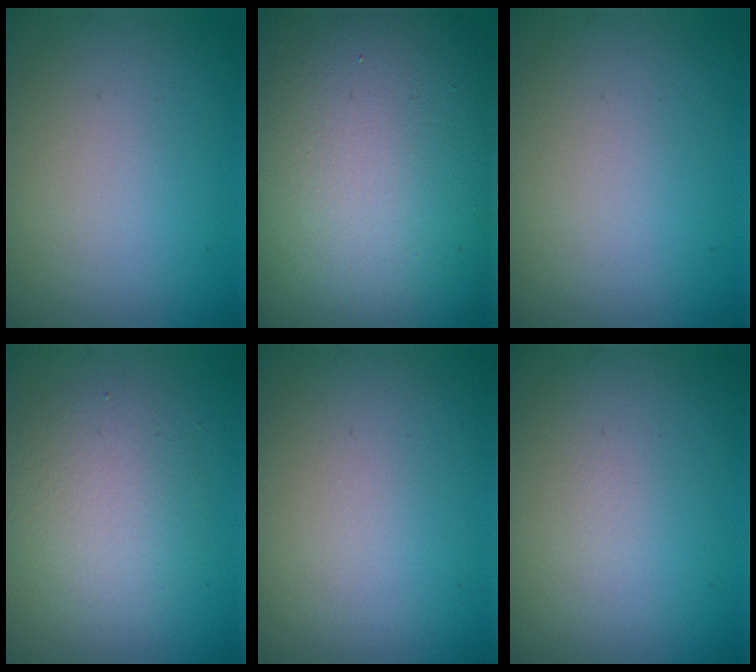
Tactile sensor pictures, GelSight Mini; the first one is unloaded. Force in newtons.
{"total": 20.5, "press": 20.5, "slide": 1.3}
{"total": 0.0}
{"total": 3.8, "press": 3.8, "slide": 0.4}
{"total": 0.0}
{"total": 0.0}